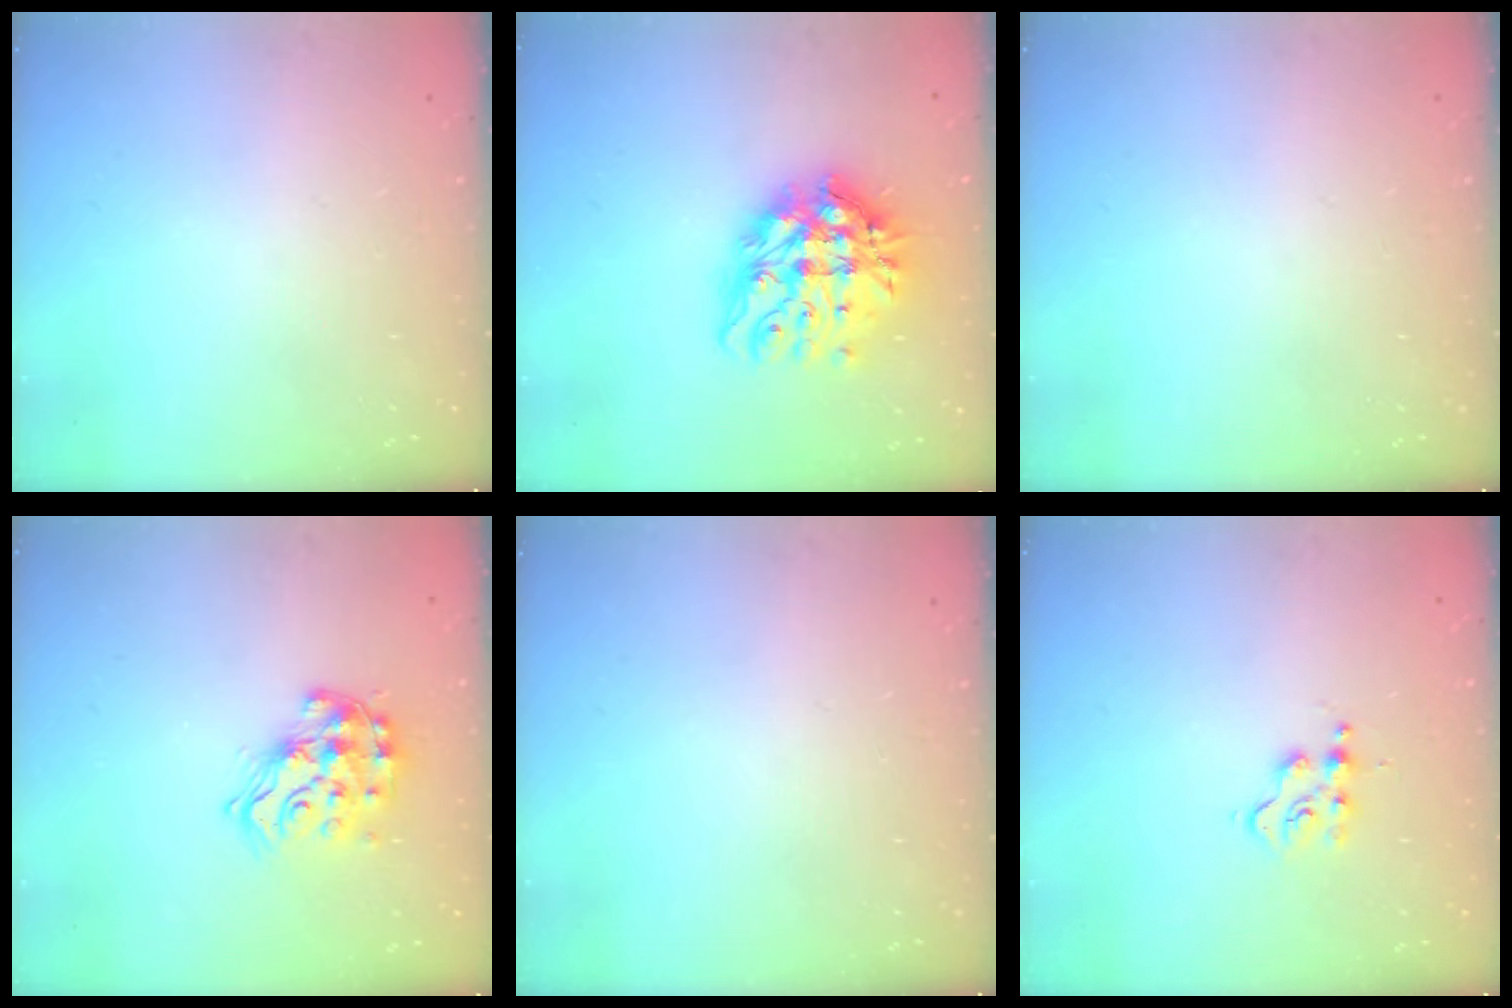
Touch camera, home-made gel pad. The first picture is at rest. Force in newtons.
{"total": 17.5, "press": 17.4, "slide": 1.7}
{"total": 0.0}
{"total": 15.9, "press": 15.8, "slide": 1.1}
{"total": 0.0}
{"total": 3.5, "press": 3.5, "slide": 0.5}